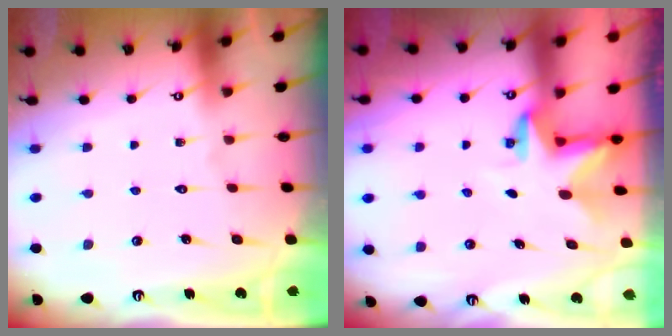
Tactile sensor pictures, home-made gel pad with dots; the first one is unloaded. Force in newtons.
{"total": 2.7, "press": 2.7, "slide": 0.3}